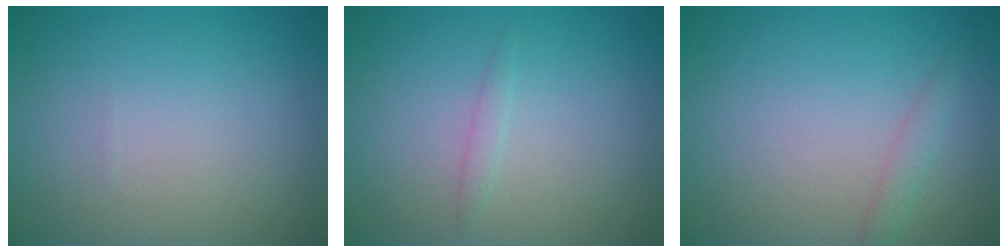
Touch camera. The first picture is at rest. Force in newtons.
{"total": 0.8, "press": 0.8, "slide": 0.1}
{"total": 1.2, "press": 1.2, "slide": 0.2}